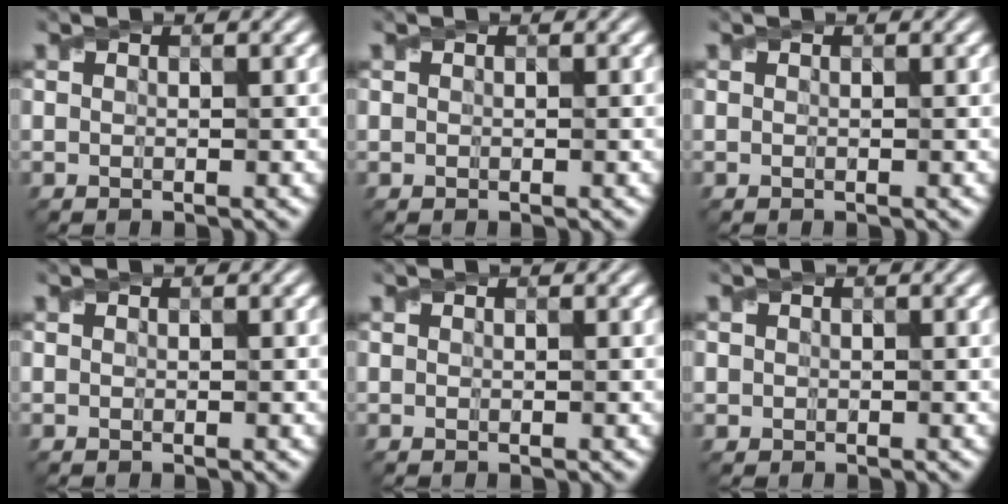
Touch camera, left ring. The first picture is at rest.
{"total": 0.0}
{"total": 0.0}
{"total": 0.0}
{"total": 0.0}
{"total": 0.9, "force": [0.1, 0.9, 0.0], "torque": [0.007, -0.002, -0.001]}